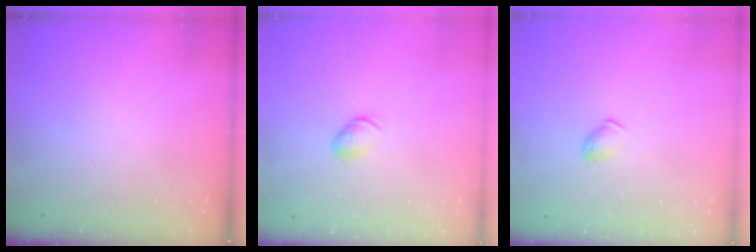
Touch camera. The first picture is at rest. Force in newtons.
{"total": 5.6, "press": 5.5, "slide": 0.9}
{"total": 7.2, "press": 7.1, "slide": 0.9}